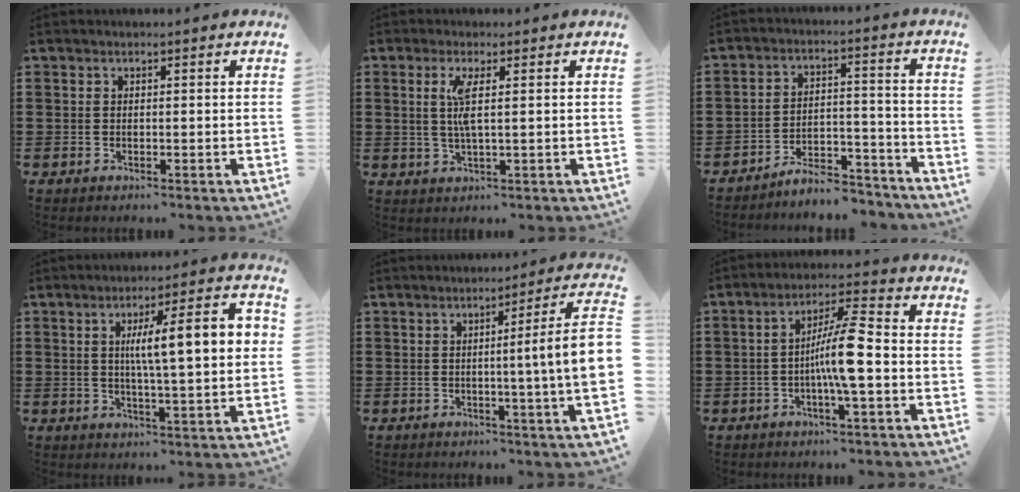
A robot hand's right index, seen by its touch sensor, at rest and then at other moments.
{"total": 3.9, "force": [0.8, 0.3, 3.8], "torque": [-0.083, -0.006, 0.008]}
{"total": 5.8, "force": [-5.6, 0.7, 1.0], "torque": [-0.016, 0.016, -0.111]}
{"total": 11.2, "force": [2.1, 1.8, 10.8], "torque": [-0.194, 0.010, 0.029]}
{"total": 7.8, "force": [0.2, -0.8, 7.8], "torque": [-0.123, -0.019, -0.003]}
{"total": 8.4, "force": [-1.5, 1.0, 8.2], "torque": [-0.155, 0.000, -0.035]}